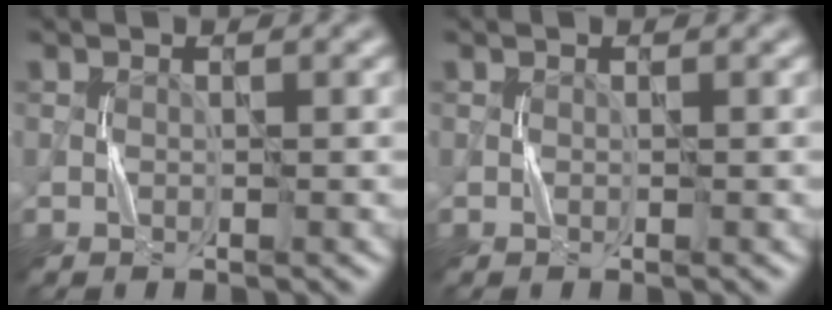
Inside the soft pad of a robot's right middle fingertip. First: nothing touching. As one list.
[{"total": 0.0}]